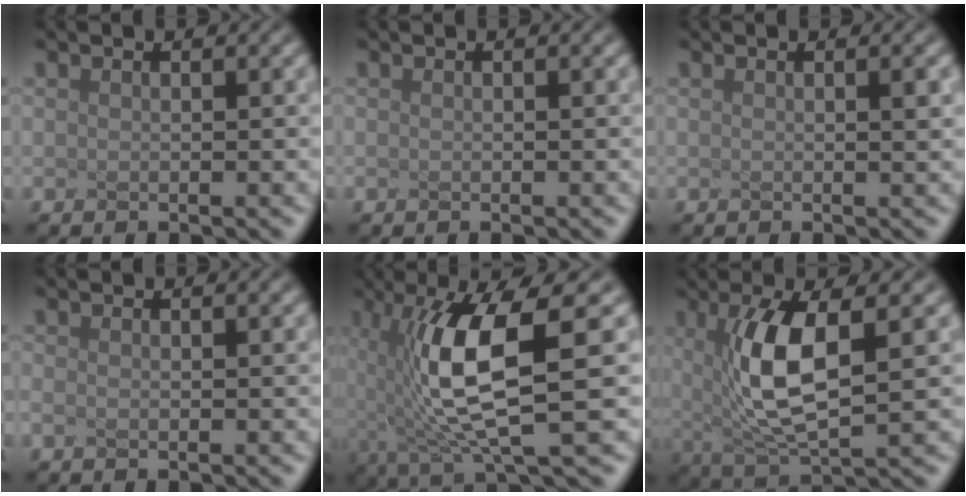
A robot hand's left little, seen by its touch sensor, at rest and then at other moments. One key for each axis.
{"total": 0.0}
{"total": 0.6, "fx": -0.1, "fy": 0.0, "fz": 0.6, "tx": -0.014, "ty": 0.001, "tz": 0.004}
{"total": 0.8, "fx": -0.8, "fy": -0.2, "fz": -0.1, "tx": -0.011, "ty": 0.000, "tz": -0.004}
{"total": 7.5, "fx": -1.6, "fy": 1.3, "fz": 7.2, "tx": -0.166, "ty": -0.015, "tz": 0.012}
{"total": 5.8, "fx": -0.1, "fy": 1.2, "fz": 5.6, "tx": -0.151, "ty": -0.014, "tz": 0.042}